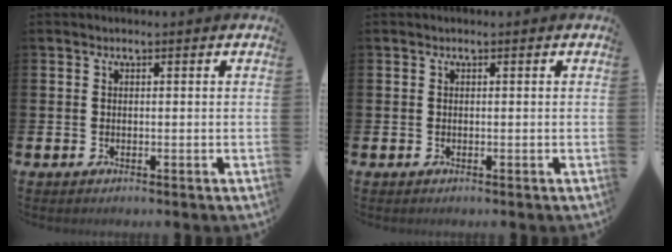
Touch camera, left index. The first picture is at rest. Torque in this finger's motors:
{"motor_torque": [0.00, 0.00, 0.00, 0.01]}